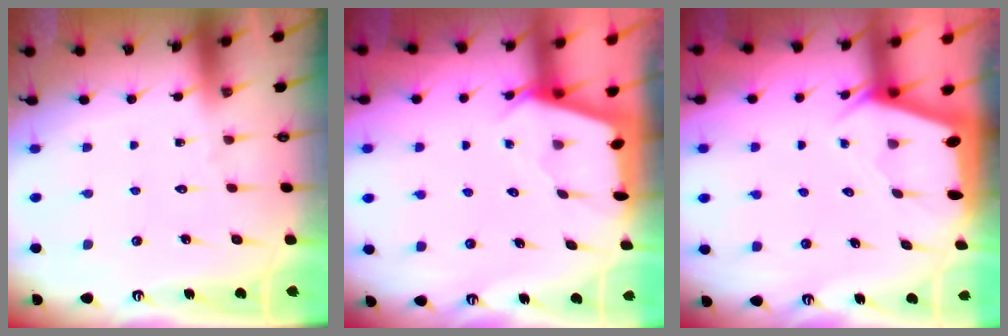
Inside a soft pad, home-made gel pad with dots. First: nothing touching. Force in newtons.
{"total": 2.4, "press": 2.4, "slide": 0.3}
{"total": 2.1, "press": 2.1, "slide": 0.3}